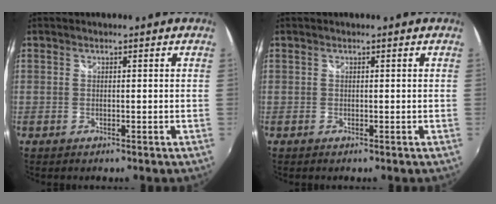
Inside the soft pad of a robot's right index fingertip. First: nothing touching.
{"total": 0.0}